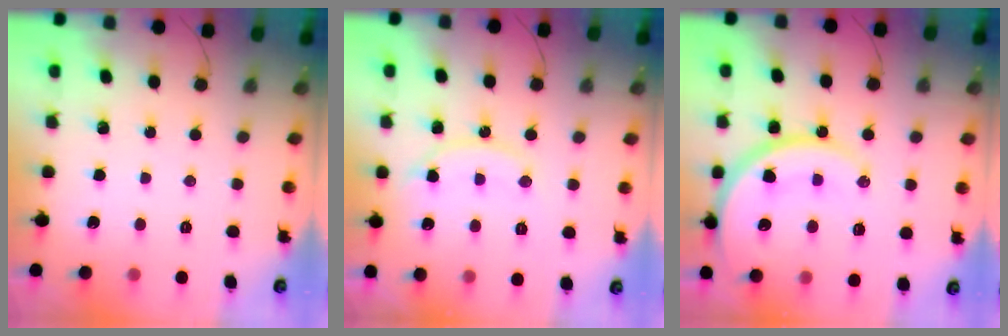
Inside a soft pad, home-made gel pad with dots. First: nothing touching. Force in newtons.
{"total": 12.3, "press": 12.3, "slide": 1.0}
{"total": 19.4, "press": 19.3, "slide": 1.8}